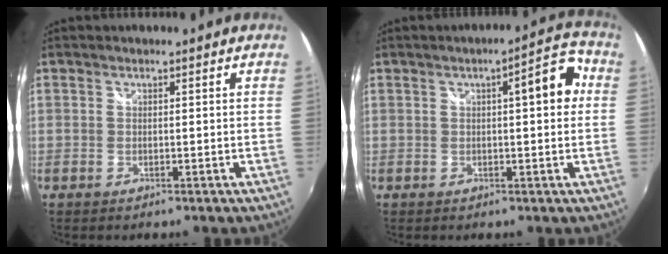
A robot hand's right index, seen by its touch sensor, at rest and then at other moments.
{"total": 6.9, "force": [1.3, 1.7, 6.6], "torque": [-0.085, 0.022, 0.022]}